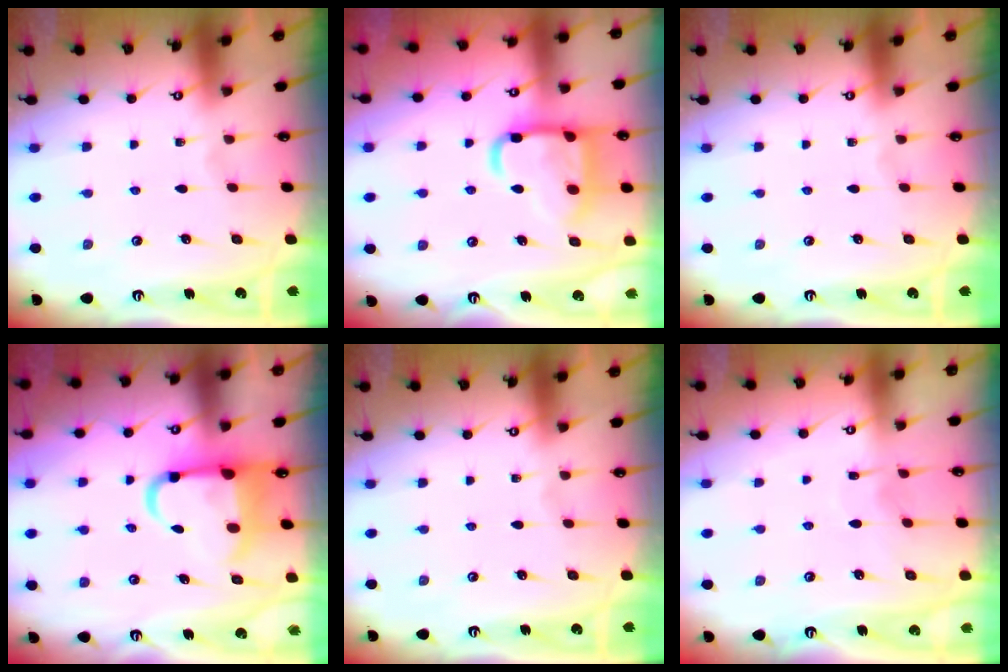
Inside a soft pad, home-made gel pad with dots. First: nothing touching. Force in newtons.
{"total": 17.6, "press": 17.5, "slide": 1.8}
{"total": 0.0}
{"total": 8.5, "press": 8.2, "slide": 2.0}
{"total": 0.0}
{"total": 5.4, "press": 5.4, "slide": 0.5}